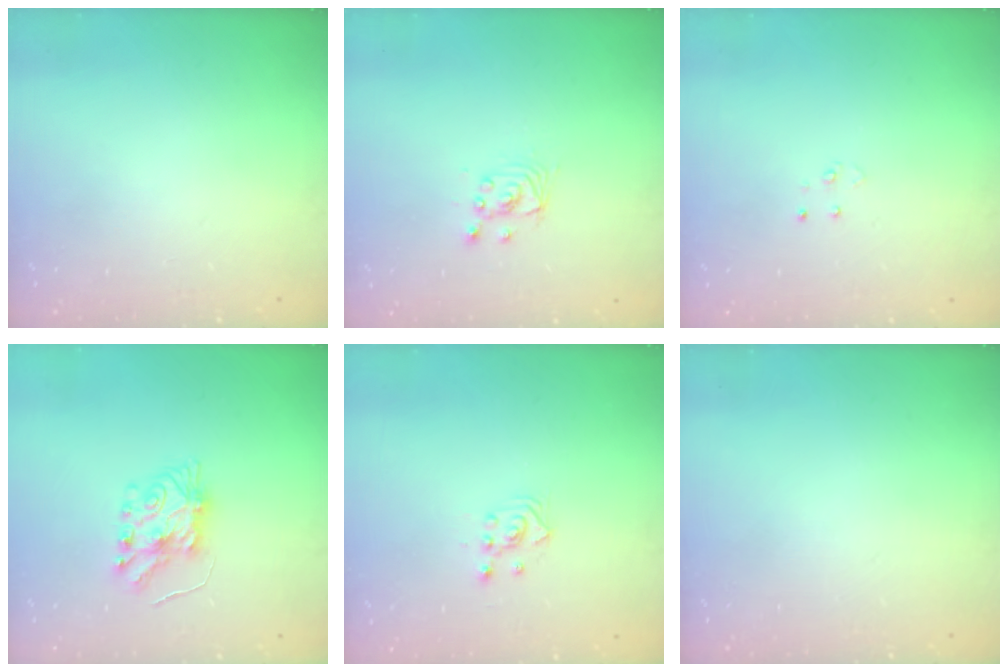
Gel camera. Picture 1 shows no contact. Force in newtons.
{"total": 2.9, "press": 2.9, "slide": 0.1}
{"total": 3.0, "press": 3.0, "slide": 0.4}
{"total": 7.3, "press": 7.3, "slide": 0.5}
{"total": 2.5, "press": 2.5, "slide": 0.3}
{"total": 0.0}